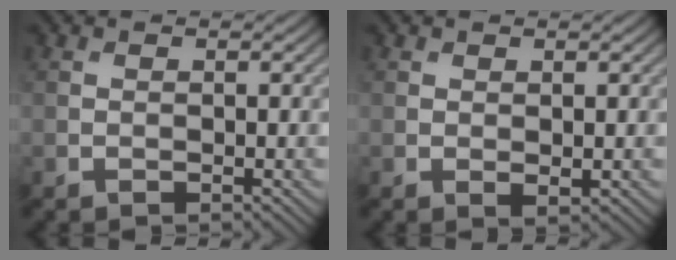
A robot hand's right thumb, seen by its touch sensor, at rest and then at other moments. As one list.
[{"total": 1.0, "force": [0.2, 0.6, 0.8], "torque": [-0.011, -0.005, 0.007]}]